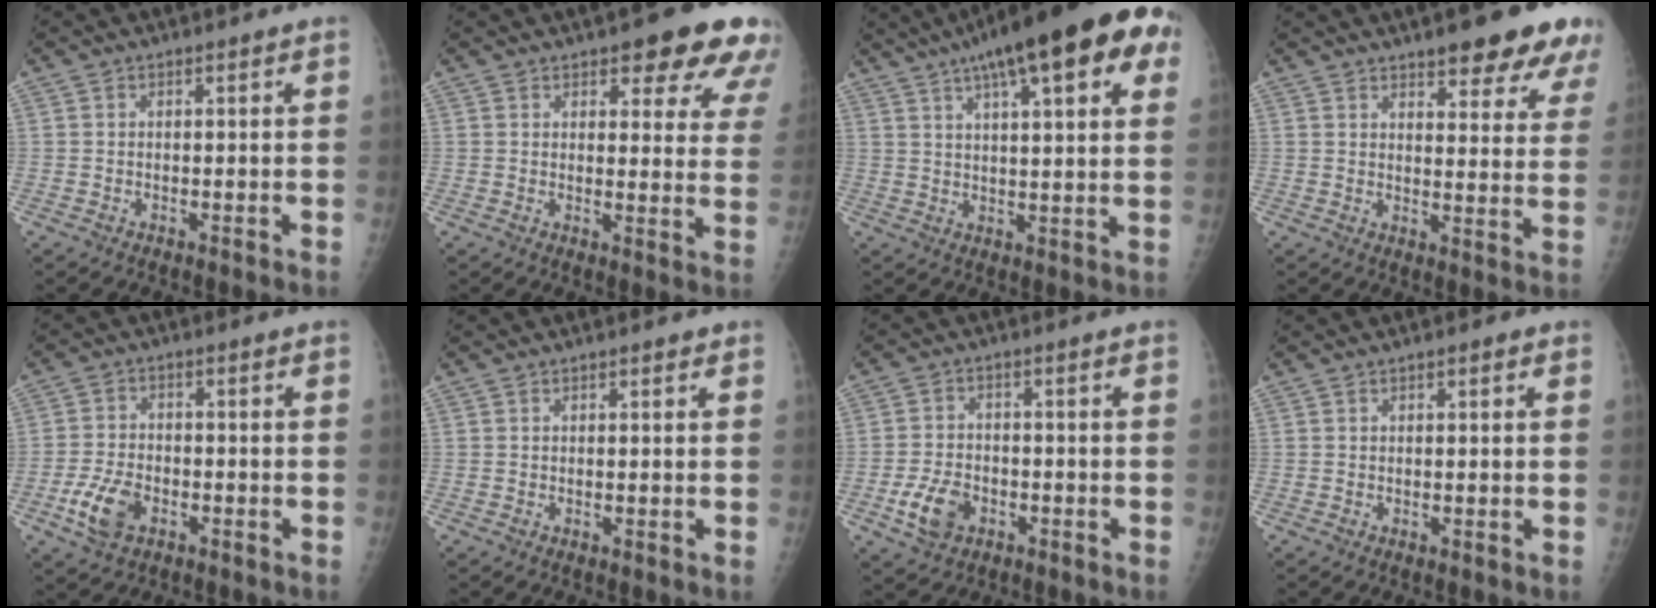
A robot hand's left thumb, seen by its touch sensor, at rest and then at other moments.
{"total": 13.9, "force": [9.0, 5.2, 9.2], "torque": [-0.062, -0.039, 0.094]}
{"total": 23.3, "force": [11.8, 6.4, 19.1], "torque": [-0.266, 0.015, 0.160]}
{"total": 15.7, "force": [11.1, 4.5, 10.2], "torque": [-0.093, -0.053, 0.132]}
{"total": 6.9, "force": [-3.2, 4.2, 4.5], "torque": [-0.087, 0.010, -0.059]}
{"total": 0.9, "force": [0.5, 0.4, 0.6], "torque": [-0.008, 0.000, 0.004]}
{"total": 6.7, "force": [-3.0, 4.6, 3.8], "torque": [-0.066, 0.012, -0.050]}
{"total": 1.7, "force": [0.8, 0.7, 1.3], "torque": [-0.015, 0.001, 0.006]}